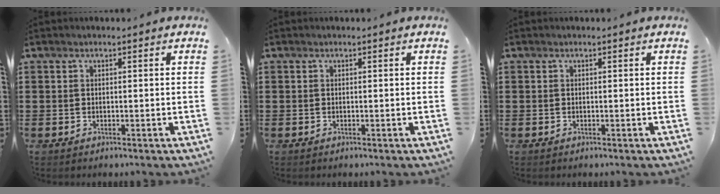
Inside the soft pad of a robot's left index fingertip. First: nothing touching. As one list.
[{"total": 0.0}, {"total": 0.0}]